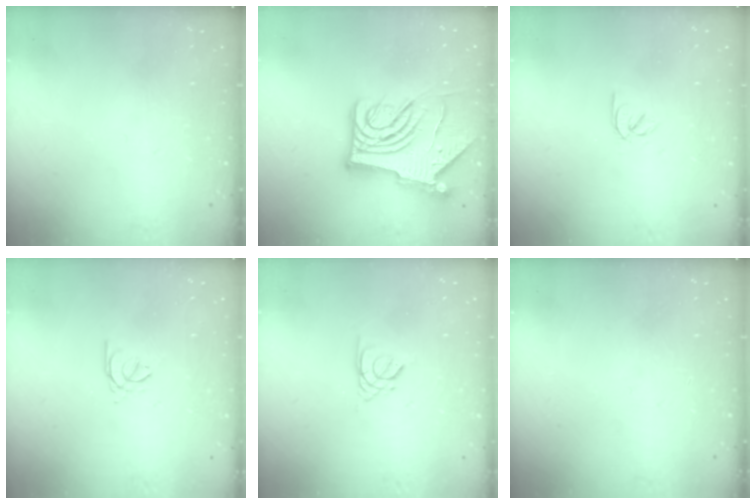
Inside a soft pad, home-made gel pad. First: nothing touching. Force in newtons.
{"total": 12.2, "press": 12.1, "slide": 1.4}
{"total": 2.5, "press": 2.4, "slide": 0.7}
{"total": 1.4, "press": 1.3, "slide": 0.3}
{"total": 2.6, "press": 2.6, "slide": 0.3}
{"total": 0.0}